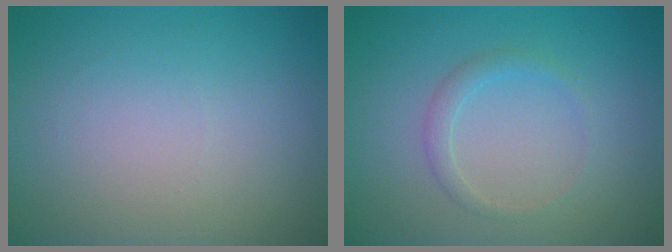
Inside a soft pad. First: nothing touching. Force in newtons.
{"total": 1.4, "press": 1.4, "slide": 0.1}